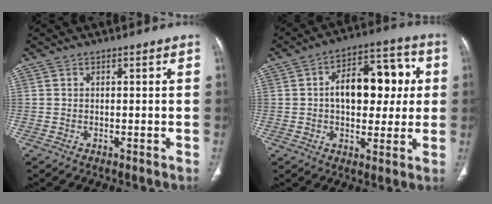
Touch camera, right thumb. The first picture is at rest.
{"total": 15.7, "force": [1.7, 9.4, 12.4], "torque": [-0.136, 0.030, 0.021]}